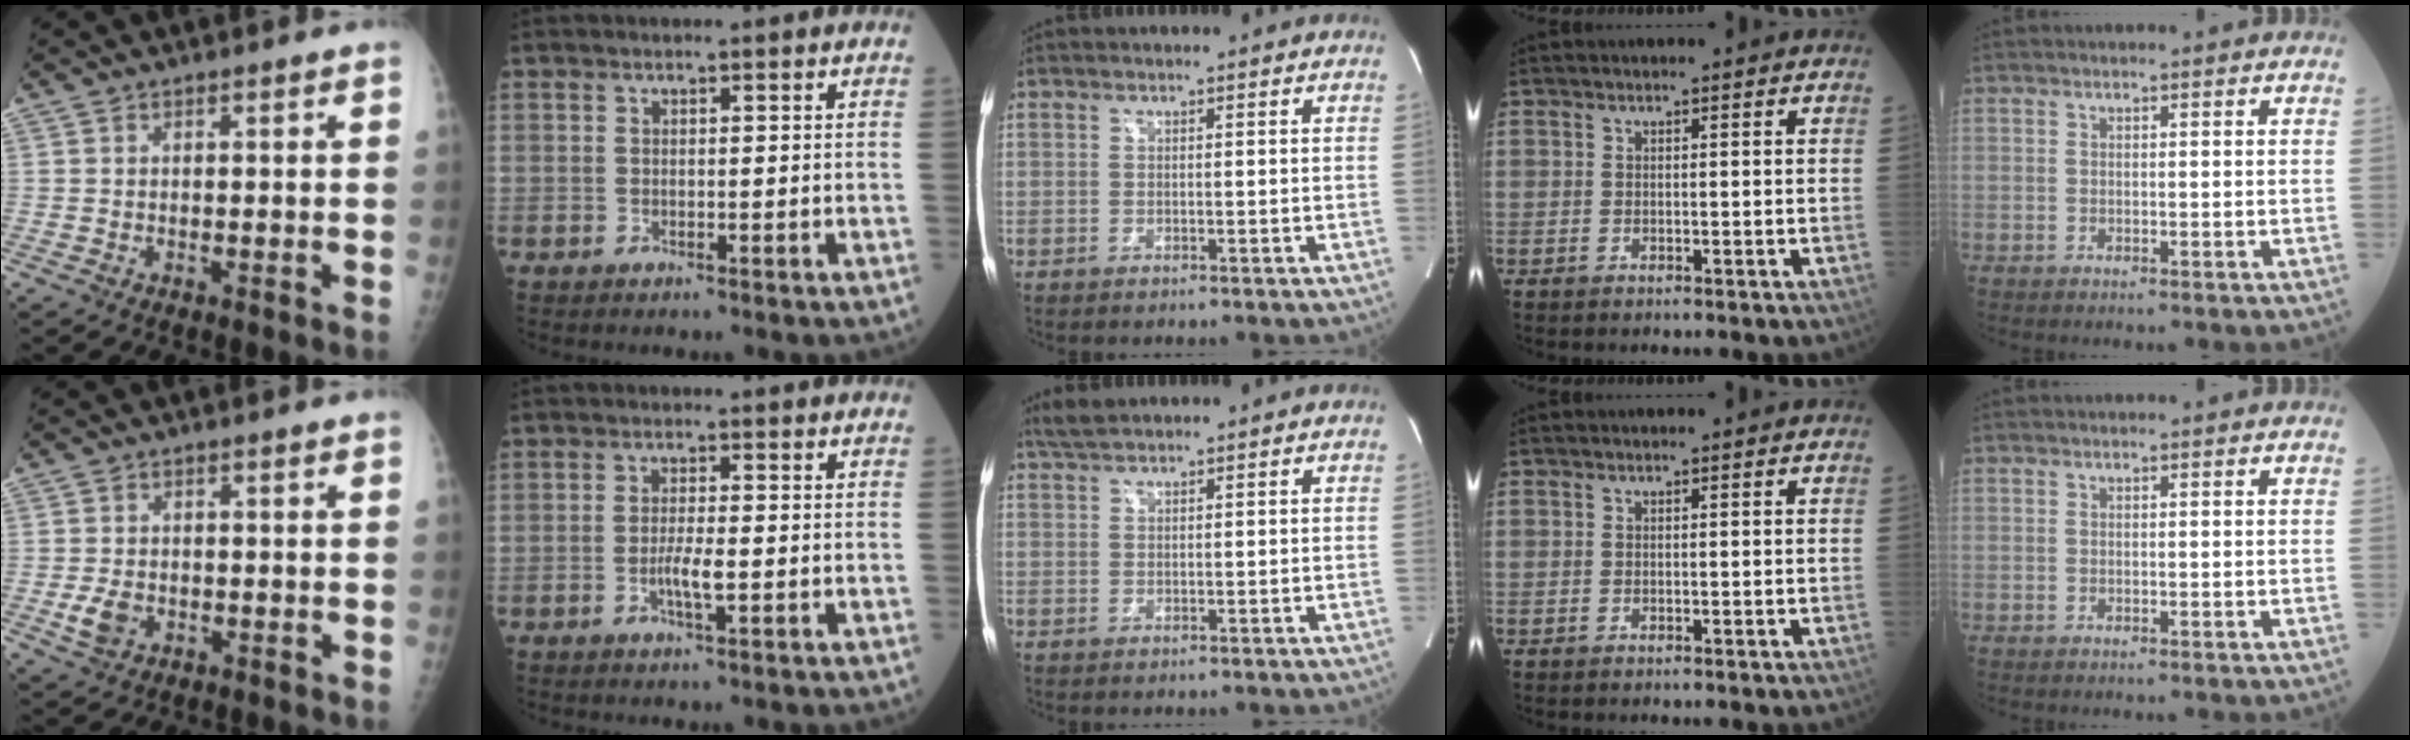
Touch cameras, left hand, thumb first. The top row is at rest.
{"thumb": {"total": 3.8, "force": [-1.1, 2.7, 2.4], "torque": [-0.045, 0.000, -0.018]}, "index": {"total": 2.9, "force": [-0.7, 0.3, 2.8], "torque": [-0.058, -0.004, -0.012]}, "middle": {"total": 2.4, "force": [2.2, 0.2, 1.0], "torque": [-0.025, 0.013, 0.045]}}